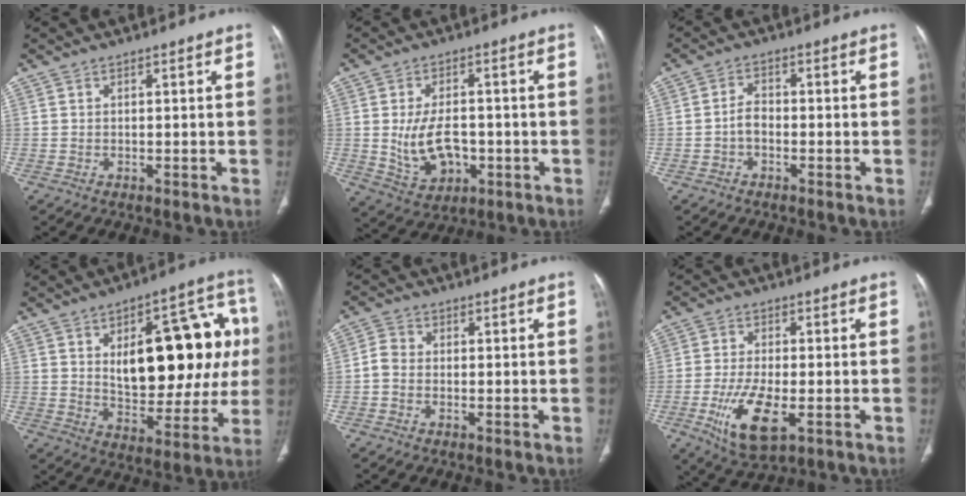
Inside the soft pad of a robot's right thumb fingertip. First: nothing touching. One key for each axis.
{"total": 9.9, "fx": -1.4, "fy": 6.5, "fz": 7.3, "tx": -0.109, "ty": 0.005, "tz": -0.010}
{"total": 3.0, "fx": -1.0, "fy": 1.9, "fz": 2.1, "tx": -0.031, "ty": 0.014, "tz": -0.026}
{"total": 25.4, "fx": 4.0, "fy": 12.5, "fz": 21.8, "tx": -0.247, "ty": 0.007, "tz": 0.059}
{"total": 2.8, "fx": -0.7, "fy": 2.0, "fz": 1.8, "tx": -0.031, "ty": 0.008, "tz": -0.022}
{"total": 10.7, "fx": -3.6, "fy": 4.3, "fz": 9.1, "tx": -0.177, "ty": -0.008, "tz": -0.059}